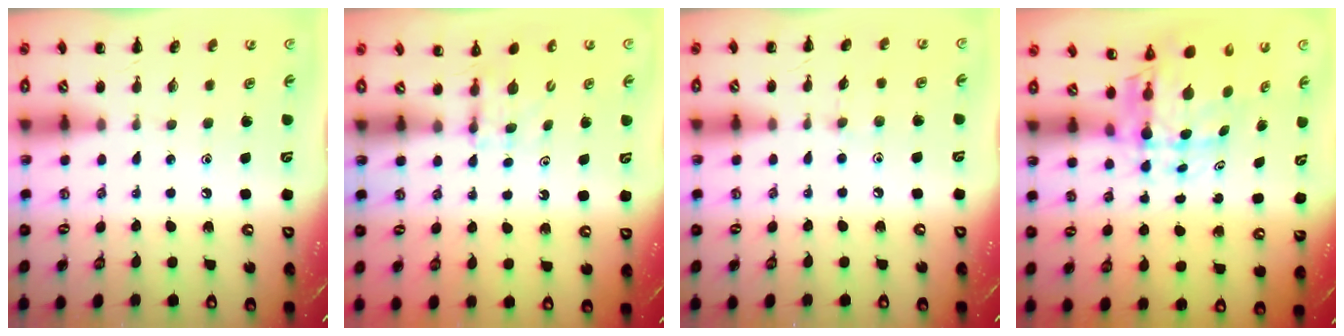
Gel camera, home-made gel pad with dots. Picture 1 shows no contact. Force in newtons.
{"total": 3.4, "press": 3.1, "slide": 1.4}
{"total": 4.2, "press": 3.8, "slide": 1.7}
{"total": 7.8, "press": 7.3, "slide": 2.7}